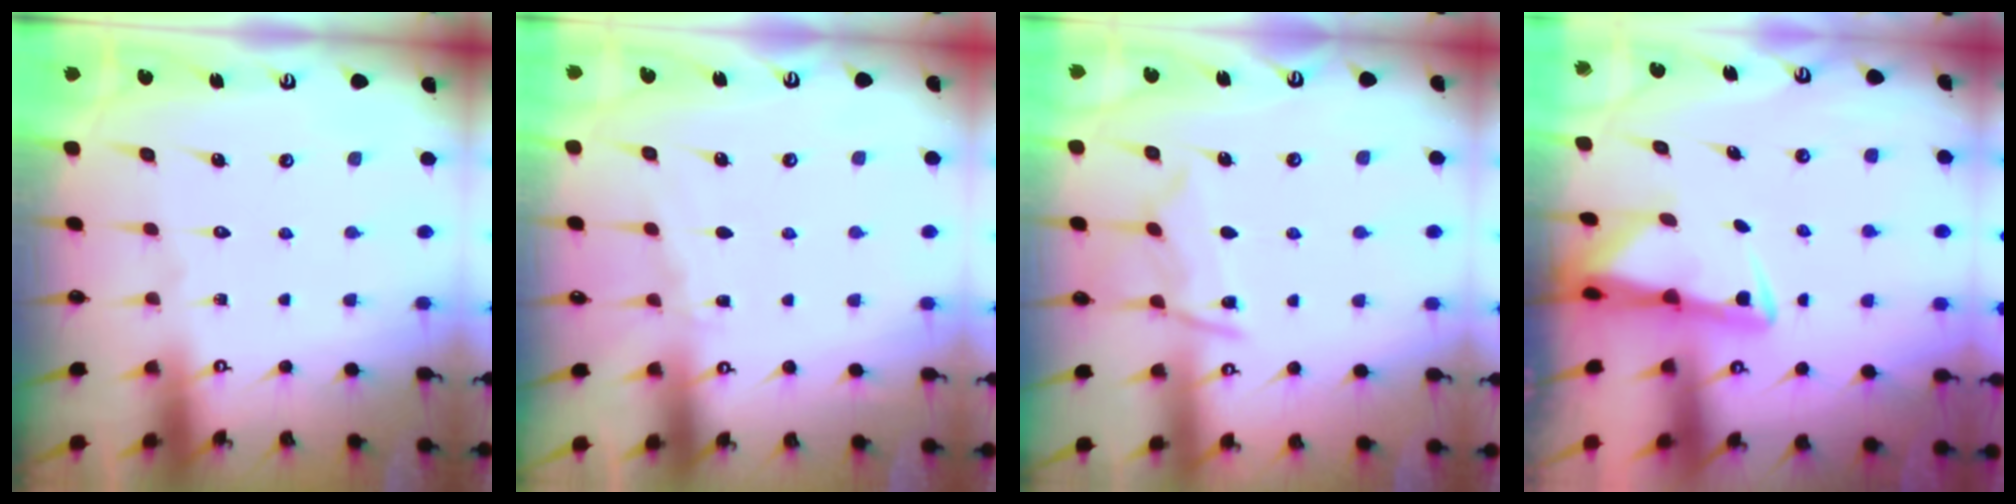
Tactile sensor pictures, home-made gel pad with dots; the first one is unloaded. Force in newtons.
{"total": 2.9, "press": 2.9, "slide": 0.3}
{"total": 9.4, "press": 9.3, "slide": 0.9}
{"total": 2.8, "press": 2.8, "slide": 0.5}